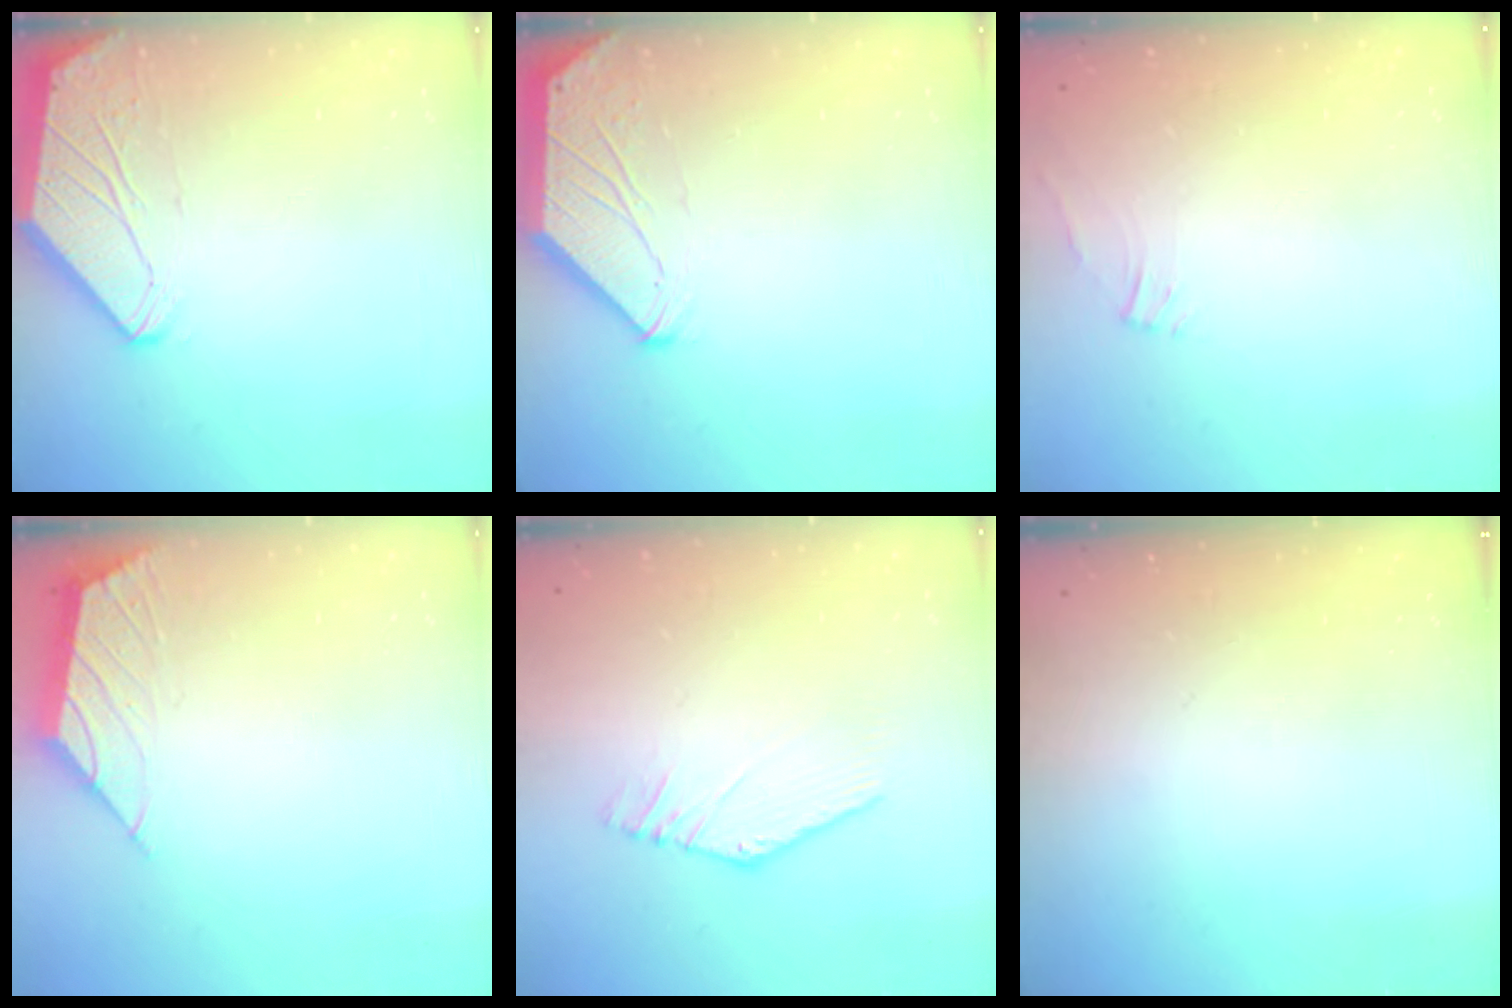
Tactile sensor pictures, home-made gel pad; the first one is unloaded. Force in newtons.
{"total": 0.0}
{"total": 0.6, "press": 0.5, "slide": 0.4}
{"total": 2.0, "press": 2.0, "slide": 0.5}
{"total": 3.6, "press": 3.6, "slide": 0.1}
{"total": 0.0}